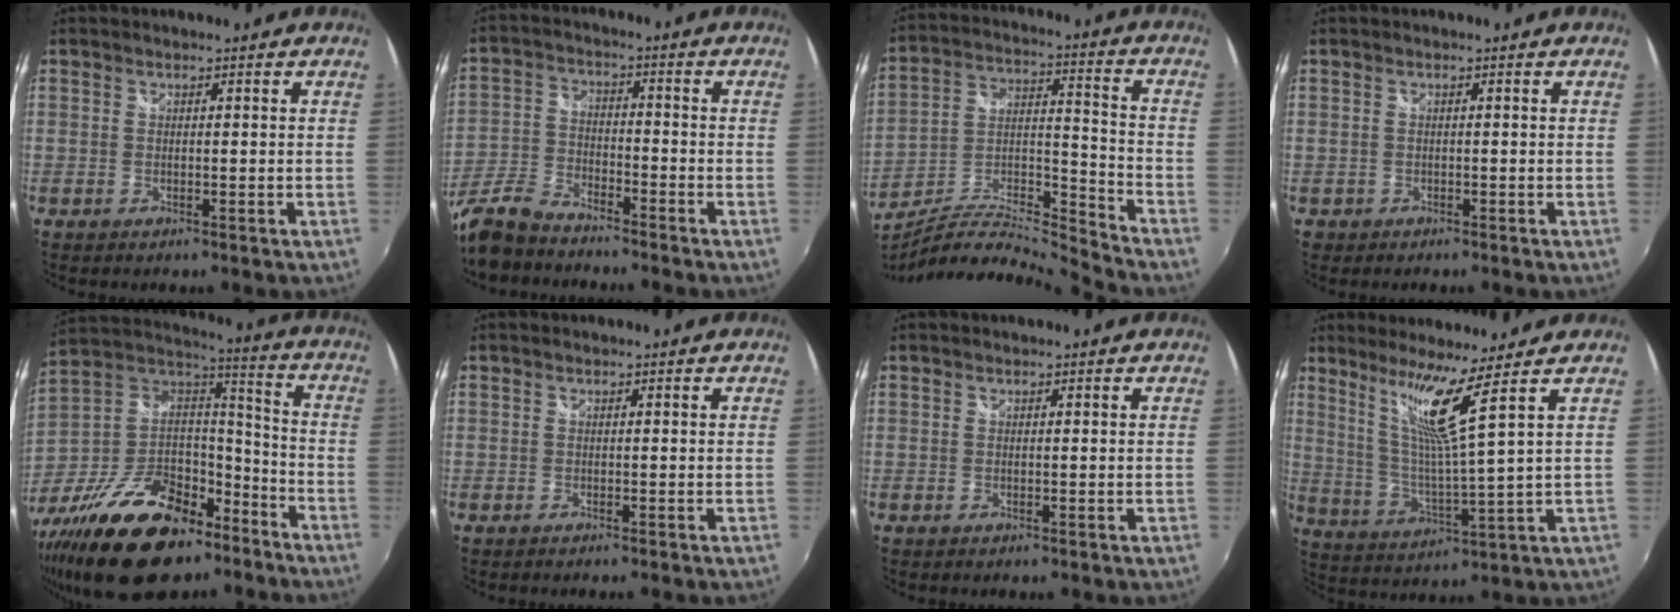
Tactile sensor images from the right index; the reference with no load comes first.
{"total": 10.4, "force": [-8.7, 3.5, 4.4], "torque": [-0.111, -0.004, -0.181]}
{"total": 14.2, "force": [-13.0, -0.7, 5.7], "torque": [-0.094, 0.000, -0.239]}
{"total": 1.3, "force": [-0.6, 1.1, 0.0], "torque": [-0.007, 0.002, -0.009]}
{"total": 29.8, "force": [-17.8, 16.7, 17.0], "torque": [-0.362, 0.019, -0.281]}
{"total": 0.0}
{"total": 0.0}
{"total": 9.4, "force": [6.1, -2.4, 6.7], "torque": [-0.117, -0.012, 0.124]}